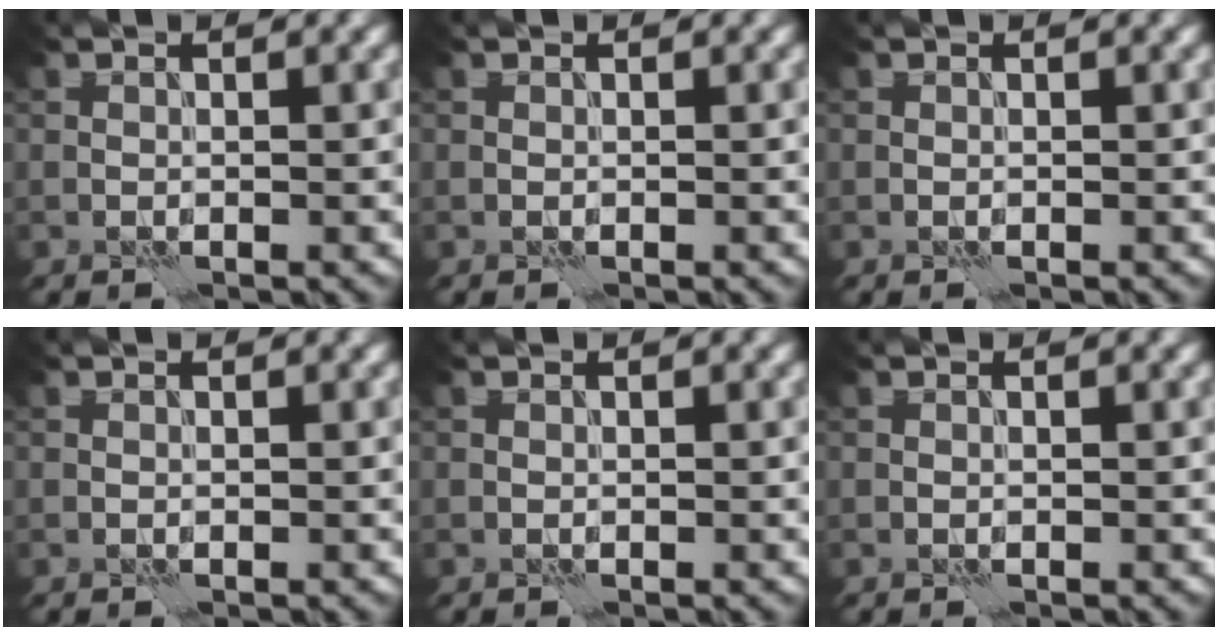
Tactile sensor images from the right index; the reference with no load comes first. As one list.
[{"total": 0.0}, {"total": 0.0}, {"total": 0.0}, {"total": 0.0}, {"total": 0.0}]